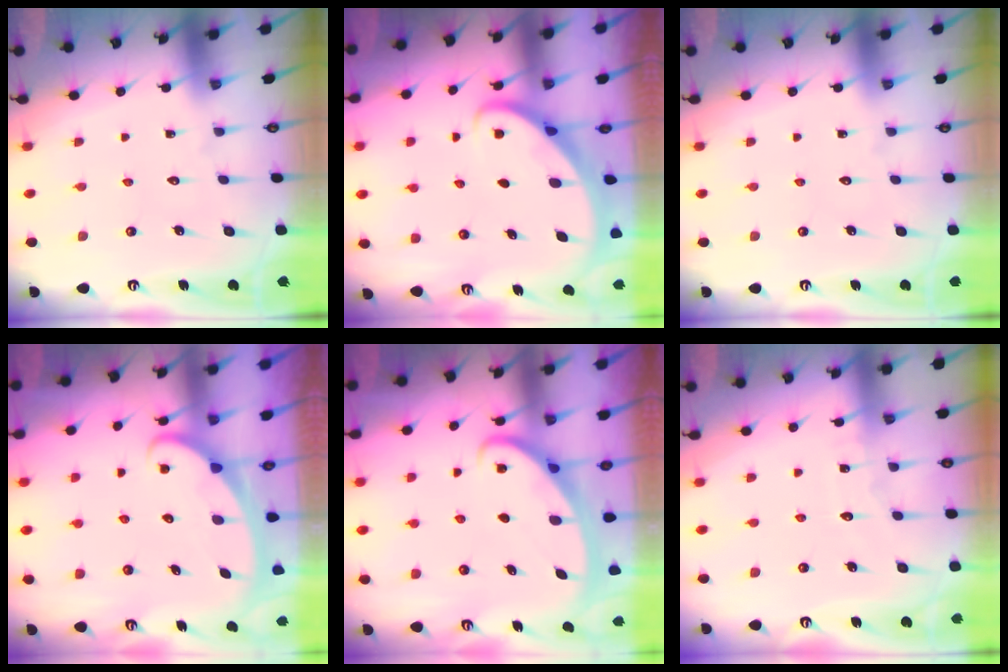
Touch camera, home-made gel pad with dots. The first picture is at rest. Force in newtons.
{"total": 2.8, "press": 2.8, "slide": 0.2}
{"total": 0.0}
{"total": 2.3, "press": 2.3, "slide": 0.4}
{"total": 2.6, "press": 2.5, "slide": 0.4}
{"total": 4.1, "press": 4.1, "slide": 0.4}